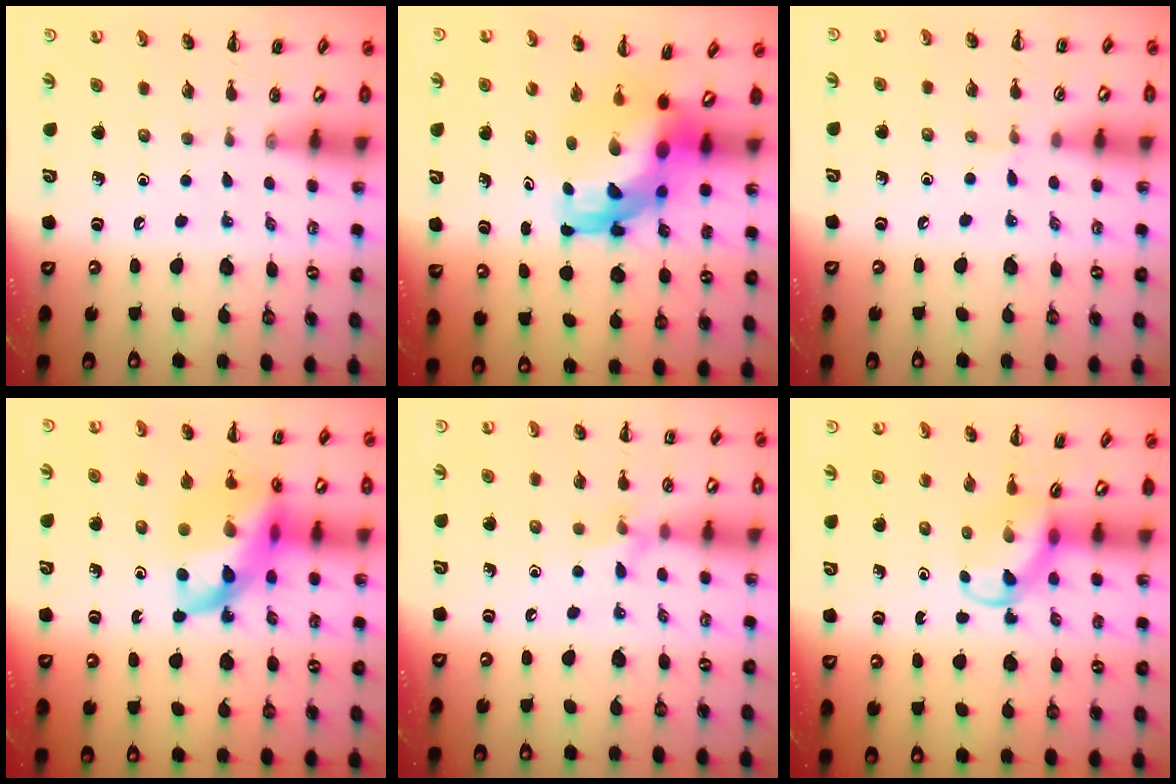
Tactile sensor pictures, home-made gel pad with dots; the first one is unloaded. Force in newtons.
{"total": 7.3, "press": 7.0, "slide": 2.0}
{"total": 4.0, "press": 3.7, "slide": 1.3}
{"total": 19.8, "press": 19.4, "slide": 3.9}
{"total": 6.9, "press": 6.7, "slide": 1.7}
{"total": 4.1, "press": 3.9, "slide": 1.2}